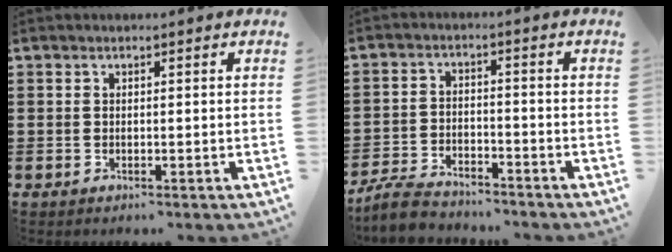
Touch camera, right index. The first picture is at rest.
{"total": 4.8, "force": [-4.6, 0.8, 1.2], "torque": [-0.042, 0.000, -0.096]}